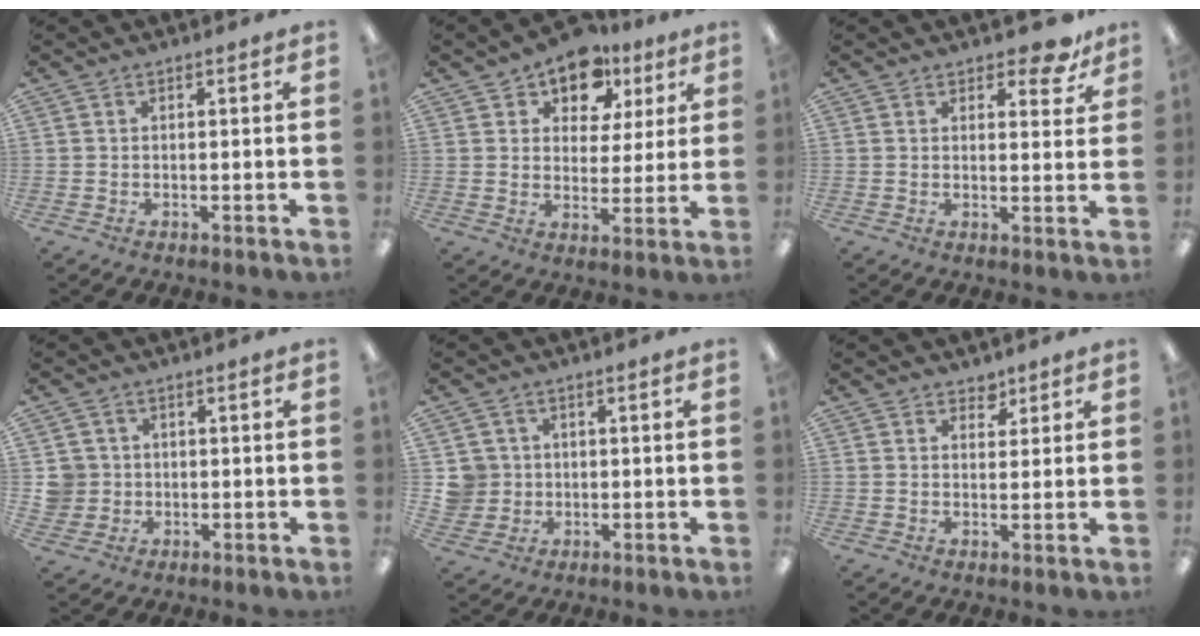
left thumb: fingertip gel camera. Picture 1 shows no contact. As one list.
[{"total": 10.6, "force": [7.4, 6.6, 3.6], "torque": [-0.061, -0.038, 0.135]}, {"total": 6.0, "force": [4.6, 2.5, 3.0], "torque": [-0.021, -0.027, 0.075]}, {"total": 4.6, "force": [0.3, 4.5, 0.6], "torque": [-0.015, 0.010, 0.006]}, {"total": 5.0, "force": [0.7, 4.9, 0.5], "torque": [-0.024, 0.007, 0.013]}, {"total": 3.1, "force": [2.4, 1.8, 0.7], "torque": [0.006, -0.013, 0.040]}]